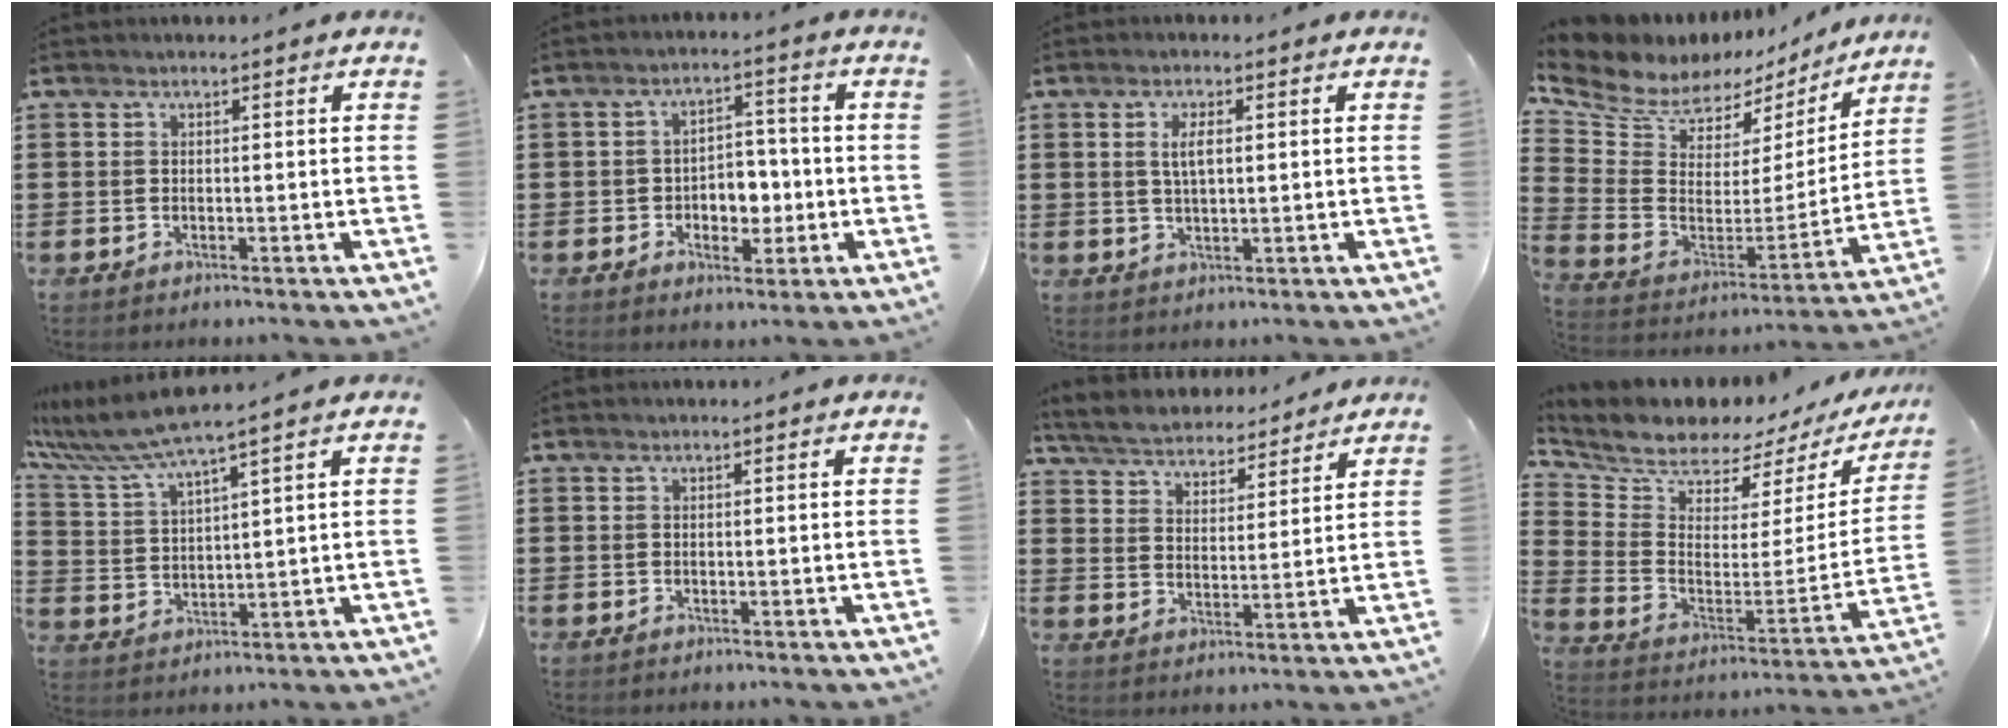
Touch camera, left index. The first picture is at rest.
{"total": 4.6, "force": [-1.1, 3.5, 2.9], "torque": [-0.055, 0.007, -0.026]}
{"total": 3.3, "force": [0.7, 1.2, 3.0], "torque": [-0.063, 0.007, 0.009]}
{"total": 7.7, "force": [6.8, 3.4, 1.1], "torque": [-0.069, -0.053, 0.121]}
{"total": 6.6, "force": [5.5, -0.3, 3.5], "torque": [-0.096, -0.025, 0.094]}
{"total": 0.0}
{"total": 4.7, "force": [4.7, 0.4, 0.2], "torque": [-0.030, -0.031, 0.079]}
{"total": 6.4, "force": [6.2, 1.5, 0.9], "torque": [-0.062, -0.056, 0.105]}